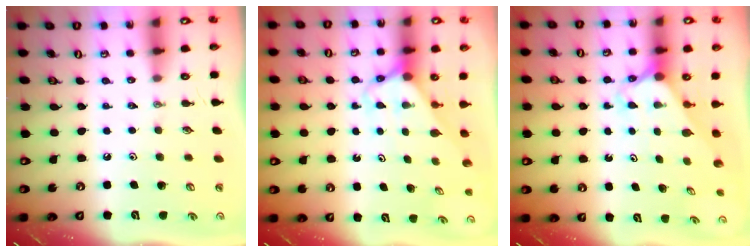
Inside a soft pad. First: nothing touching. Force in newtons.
{"total": 2.9, "press": 2.9, "slide": 0.2}
{"total": 2.2, "press": 2.2, "slide": 0.2}